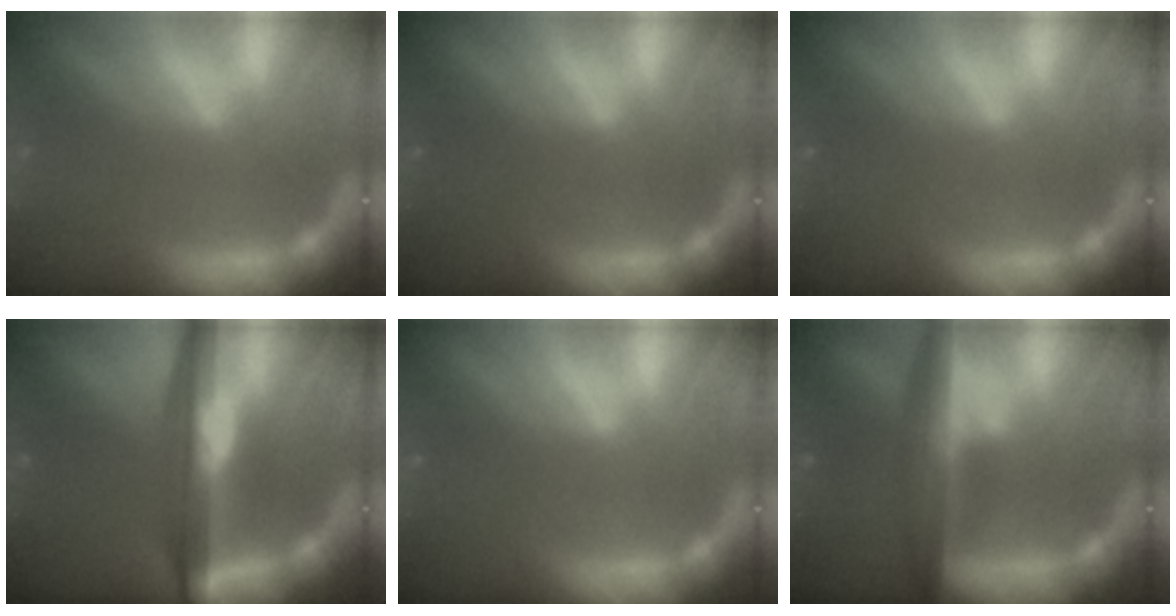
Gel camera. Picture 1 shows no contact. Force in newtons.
{"total": 0.0}
{"total": 0.0}
{"total": 8.5}
{"total": 0.0}
{"total": 6.5}